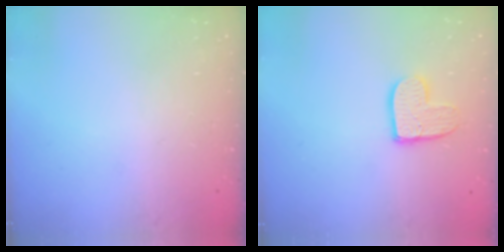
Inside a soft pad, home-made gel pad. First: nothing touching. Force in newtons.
{"total": 10.0, "press": 10.0, "slide": 0.5}